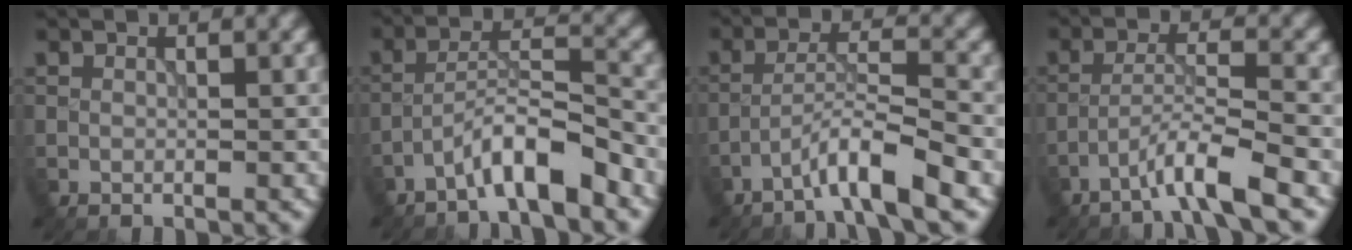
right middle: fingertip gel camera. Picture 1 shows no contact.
{"total": 5.2, "force": [-3.7, 0.7, 3.6], "torque": [-0.061, 0.018, -0.072]}
{"total": 4.8, "force": [-3.2, 0.1, 3.5], "torque": [-0.061, 0.016, -0.066]}
{"total": 4.5, "force": [-3.1, 0.0, 3.2], "torque": [-0.057, 0.014, -0.067]}